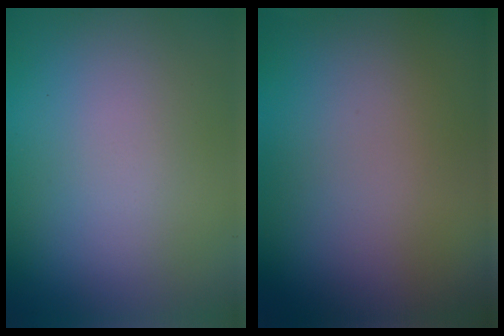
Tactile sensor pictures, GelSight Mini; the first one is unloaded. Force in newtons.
{"total": 0.0}